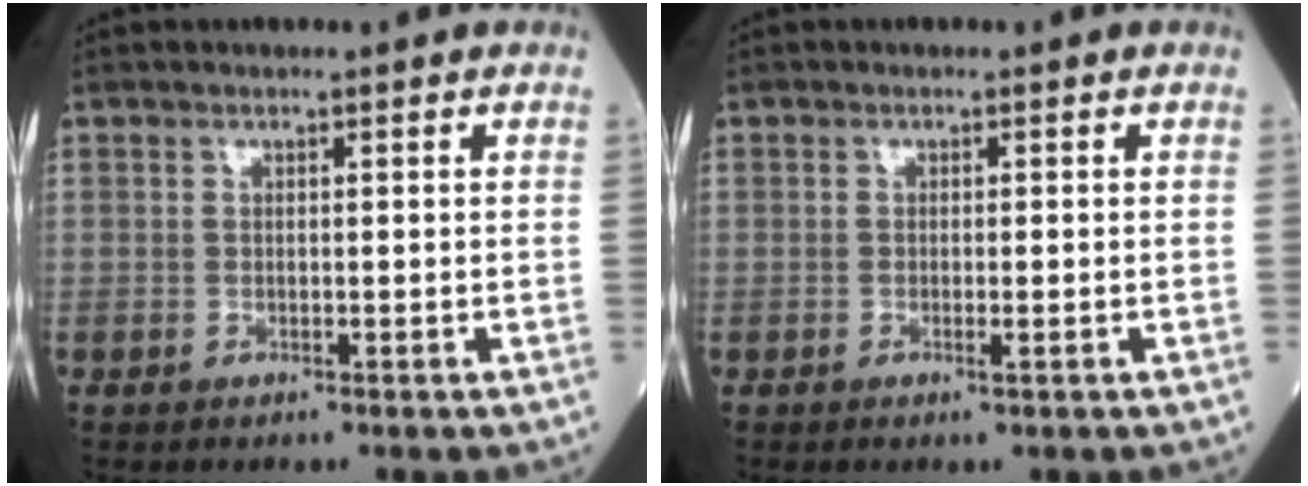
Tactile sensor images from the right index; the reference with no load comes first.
{"total": 1.0, "force": [-0.4, 0.1, 0.9], "torque": [-0.017, -0.001, -0.006]}